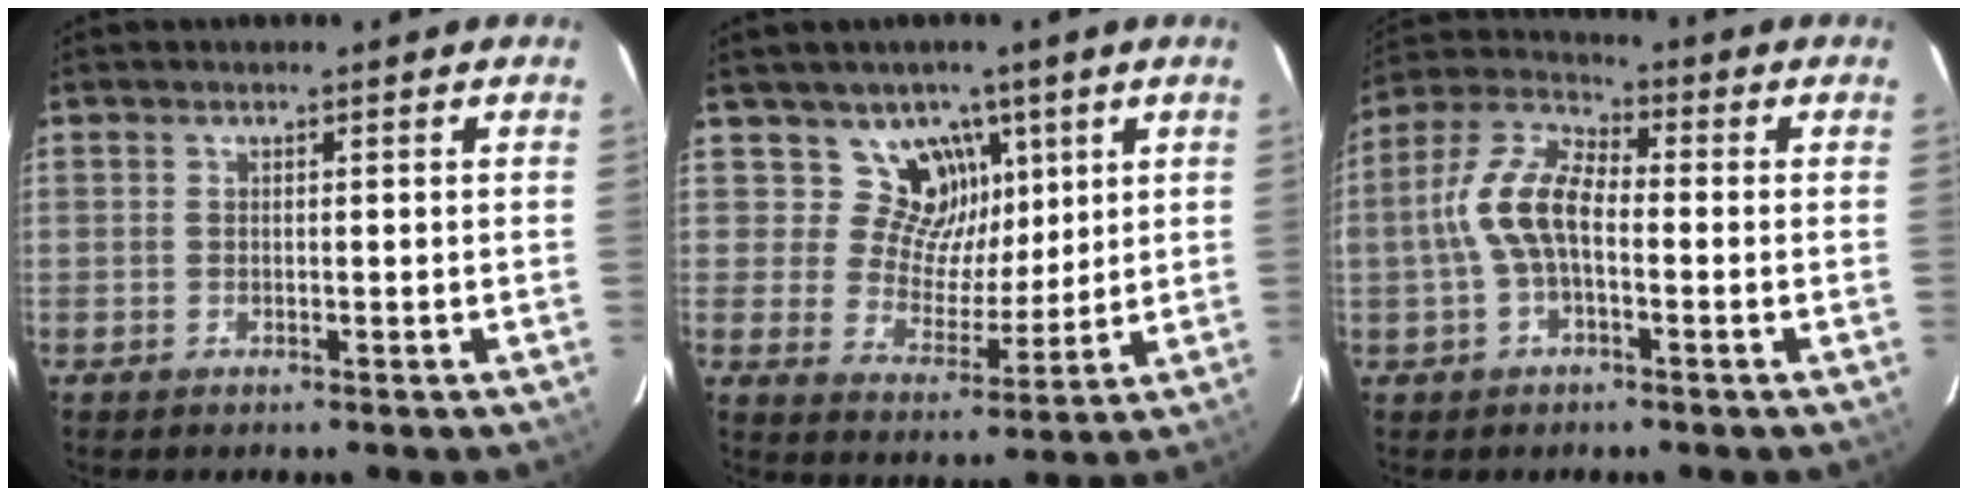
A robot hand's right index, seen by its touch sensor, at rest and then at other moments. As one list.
[{"total": 9.3, "force": [5.0, 7.5, 2.3], "torque": [-0.025, -0.020, 0.086]}, {"total": 10.3, "force": [-1.5, 4.9, 8.9], "torque": [-0.192, 0.020, -0.033]}]